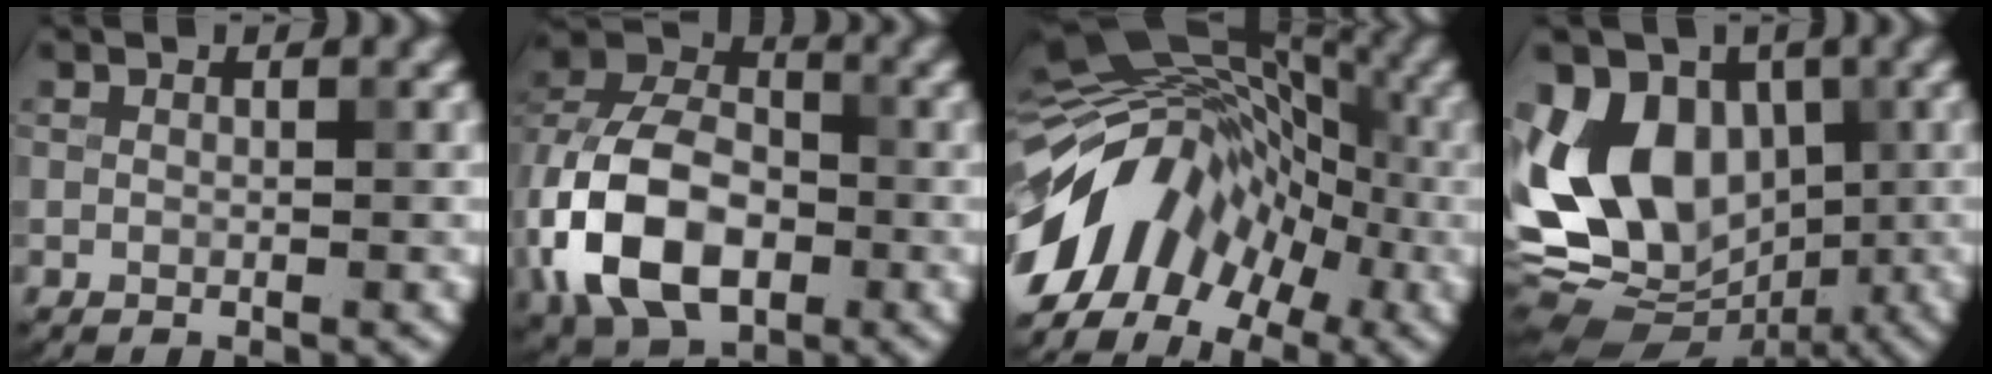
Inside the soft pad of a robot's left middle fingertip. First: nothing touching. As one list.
[{"total": 12.2, "force": [-3.7, 7.9, 8.5], "torque": [-0.181, -0.003, -0.085]}, {"total": 13.8, "force": [-5.6, 9.2, 8.7], "torque": [-0.140, 0.024, -0.115]}, {"total": 12.7, "force": [0.0, 9.7, 8.2], "torque": [-0.152, 0.014, -0.017]}]